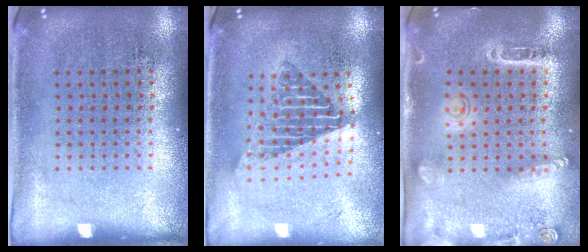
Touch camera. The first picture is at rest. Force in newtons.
{"total": 1.7, "press": 1.4, "slide": 1.0}
{"total": 1.6, "press": 1.5, "slide": 0.5}